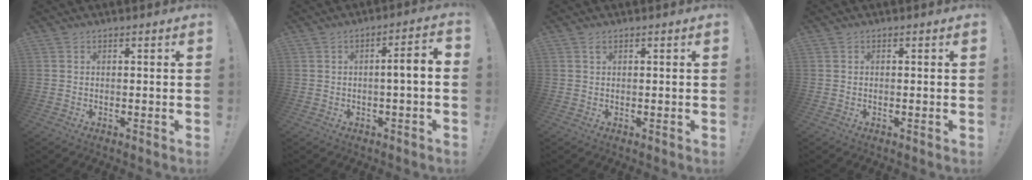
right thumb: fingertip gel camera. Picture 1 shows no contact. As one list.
[{"total": 5.0, "force": [-0.3, 0.3, 5.0], "torque": [-0.075, 0.000, -0.012]}, {"total": 0.8, "force": [0.5, 0.4, 0.5], "torque": [-0.009, 0.000, 0.009]}, {"total": 0.0}]